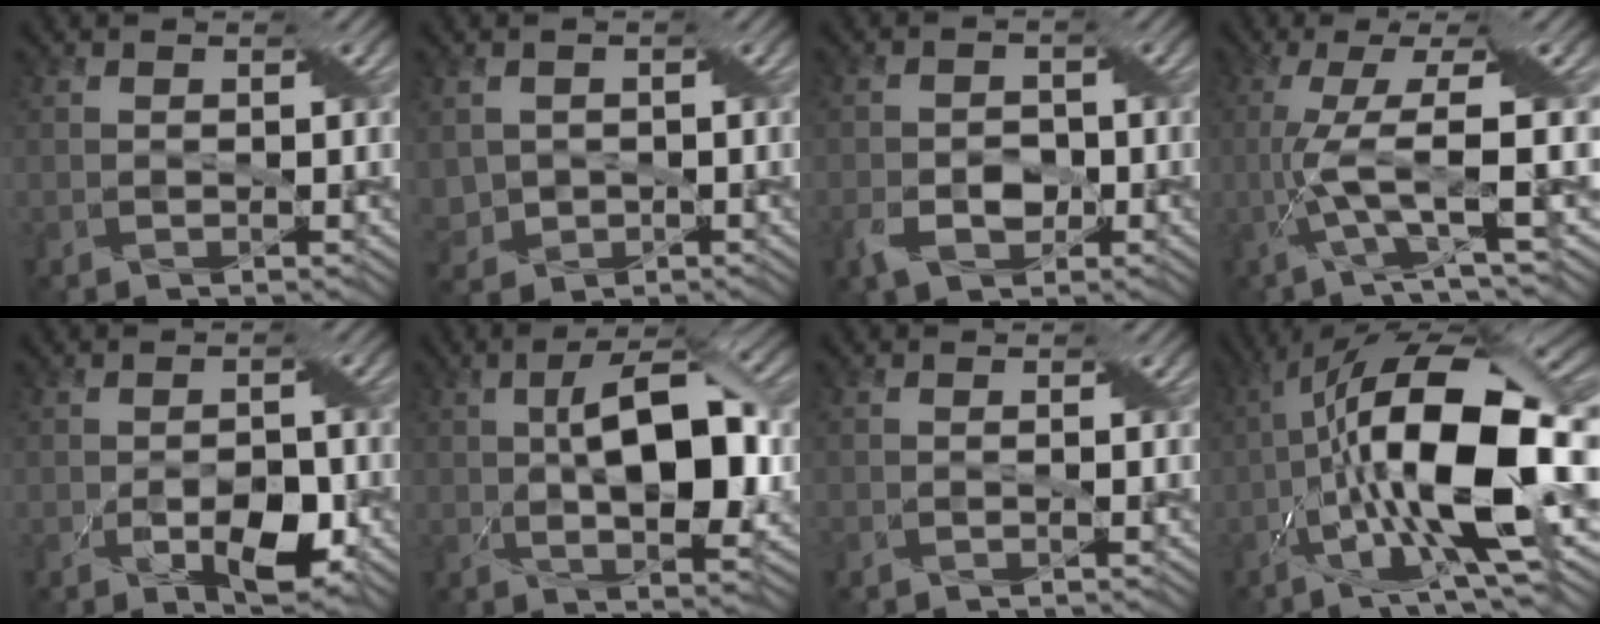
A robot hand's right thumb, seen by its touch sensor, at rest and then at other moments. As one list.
[{"total": 3.1, "force": [0.3, 2.9, 1.1], "torque": [-0.042, -0.009, 0.008]}, {"total": 3.7, "force": [-1.7, 2.4, 2.3], "torque": [-0.046, -0.005, -0.033]}, {"total": 8.8, "force": [-1.7, 1.3, 8.5], "torque": [-0.156, 0.021, -0.038]}, {"total": 4.9, "force": [-1.9, 2.4, 3.8], "torque": [-0.061, -0.008, -0.026]}, {"total": 11.2, "force": [0.5, 4.4, 10.2], "torque": [-0.167, 0.008, 0.008]}, {"total": 0.7, "force": [-0.6, 0.1, 0.5], "torque": [-0.011, 0.000, -0.011]}, {"total": 17.8, "force": [-2.4, 6.5, 16.4], "torque": [-0.287, 0.017, -0.052]}]